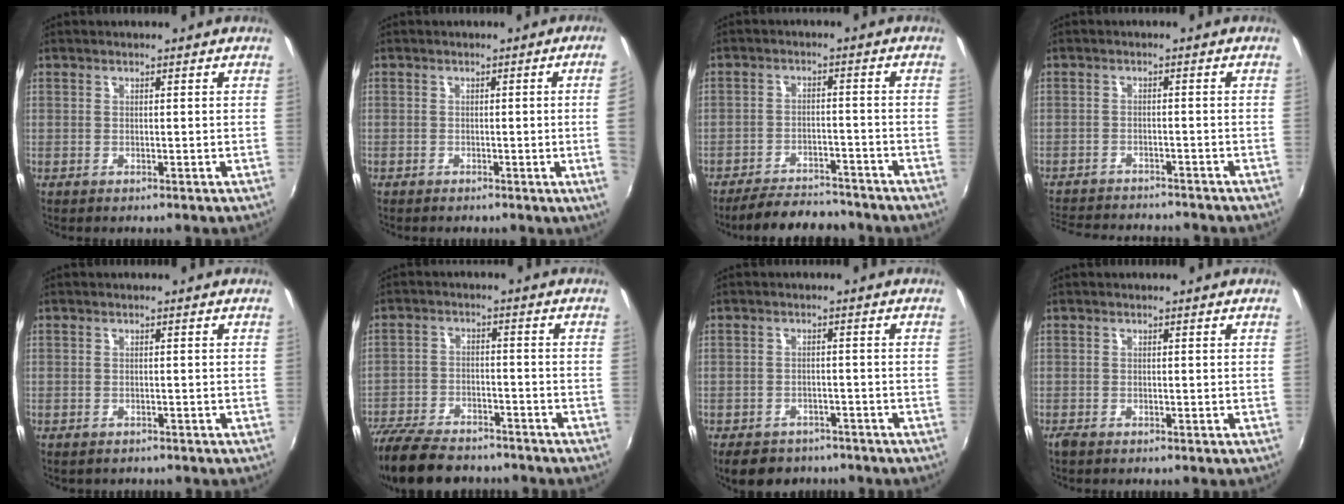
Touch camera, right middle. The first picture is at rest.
{"total": 4.1, "force": [-0.1, -2.0, 3.6], "torque": [-0.058, -0.010, 0.005]}
{"total": 9.7, "force": [-8.7, 2.9, 3.2], "torque": [-0.084, 0.005, -0.124]}
{"total": 11.9, "force": [-10.7, 2.9, 4.1], "torque": [-0.103, -0.011, -0.163]}
{"total": 1.2, "force": [-1.0, 0.6, 0.3], "torque": [-0.010, -0.005, -0.014]}
{"total": 17.7, "force": [-14.4, 6.5, 8.0], "torque": [-0.186, -0.027, -0.234]}
{"total": 8.0, "force": [-6.2, 4.4, 2.7], "torque": [-0.062, -0.004, -0.087]}
{"total": 1.0, "force": [-0.8, 0.3, 0.5], "torque": [-0.010, -0.004, -0.017]}